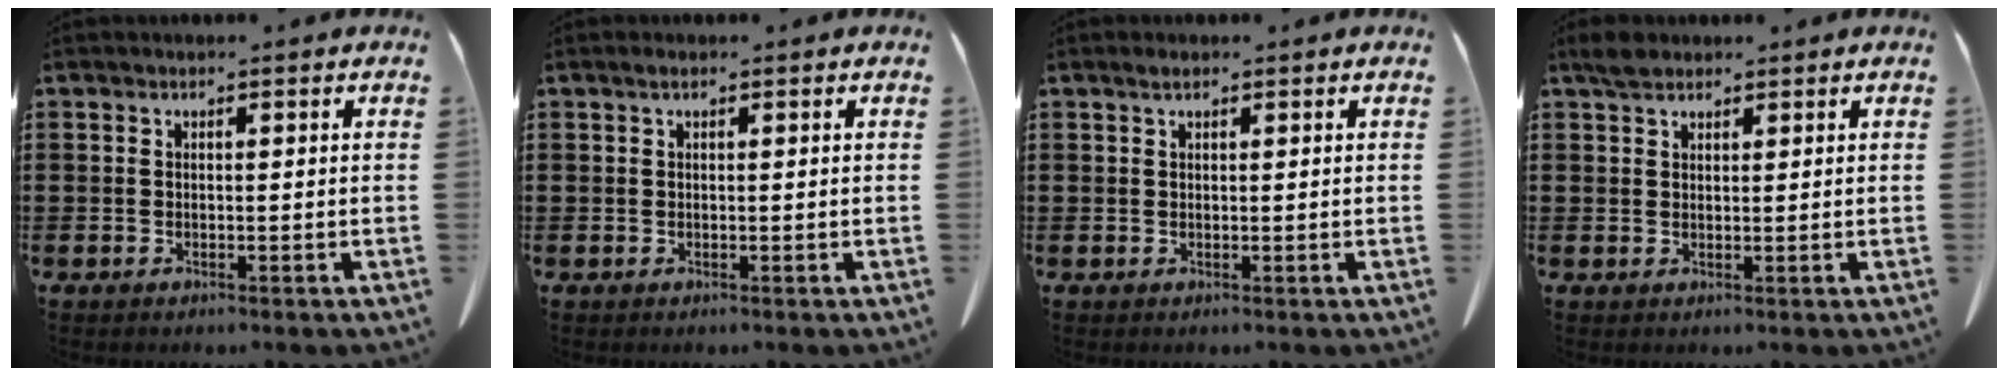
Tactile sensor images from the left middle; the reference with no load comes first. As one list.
[{"total": 0.6, "force": [0.3, 0.1, 0.5], "torque": [-0.010, 0.000, 0.007]}, {"total": 0.9, "force": [0.6, 0.3, 0.7], "torque": [-0.015, 0.000, 0.012]}, {"total": 2.5, "force": [2.1, 1.1, 0.9], "torque": [-0.024, 0.004, 0.041]}]